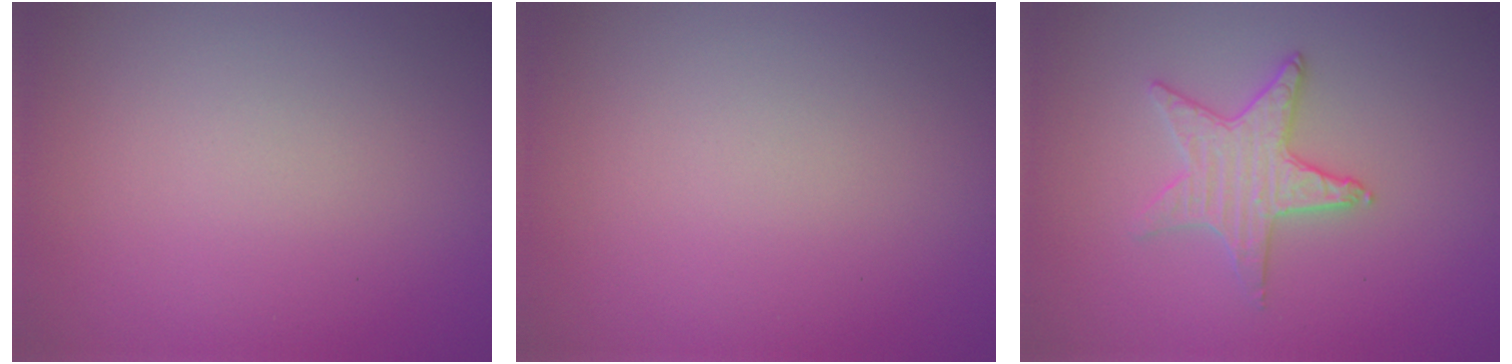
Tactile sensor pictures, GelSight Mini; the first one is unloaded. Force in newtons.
{"total": 0.0}
{"total": 3.0, "press": 3.0, "slide": 0.1}